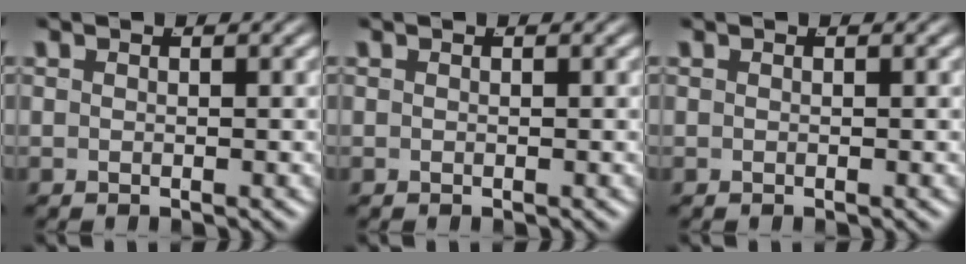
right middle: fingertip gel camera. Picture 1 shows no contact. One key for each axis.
{"total": 0.0}
{"total": 0.0}